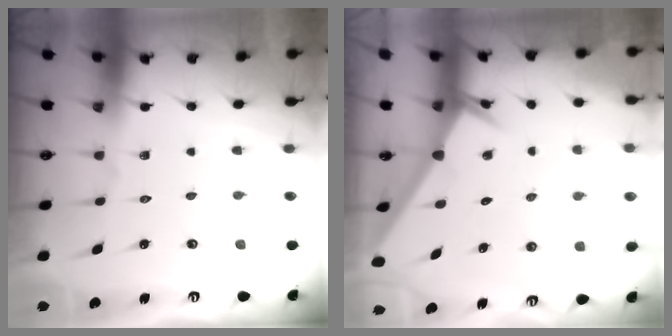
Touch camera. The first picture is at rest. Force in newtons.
{"total": 2.5, "press": 2.5, "slide": 0.1}